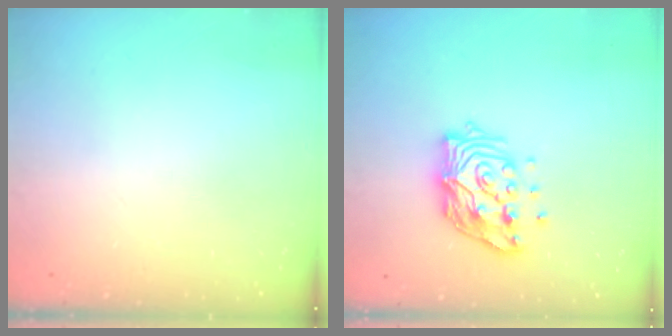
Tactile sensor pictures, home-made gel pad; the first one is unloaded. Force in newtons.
{"total": 15.1, "press": 15.0, "slide": 1.4}